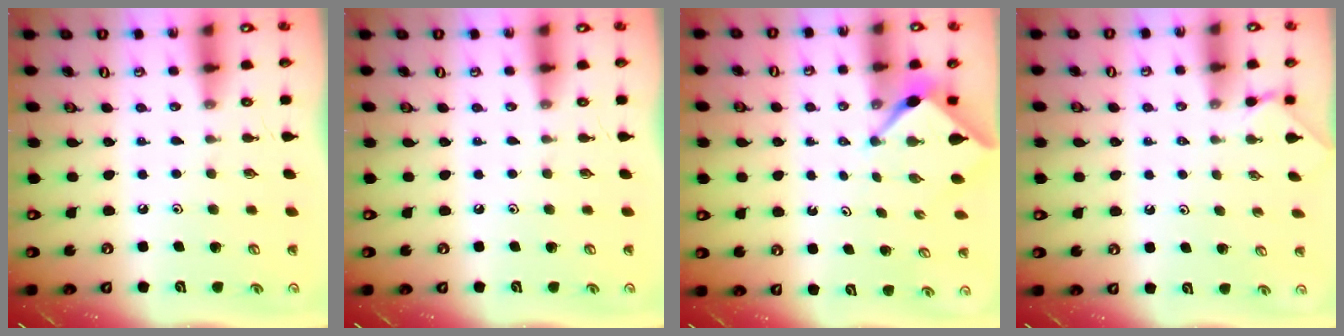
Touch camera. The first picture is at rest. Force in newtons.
{"total": 0.0}
{"total": 2.1, "press": 2.1, "slide": 0.3}
{"total": 0.9, "press": 0.9, "slide": 0.3}